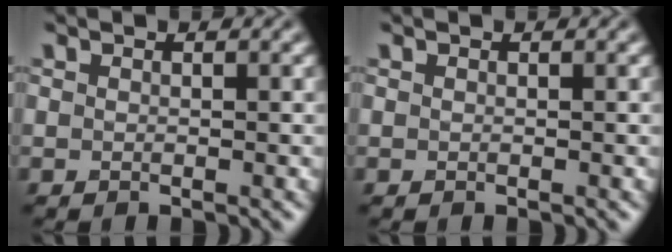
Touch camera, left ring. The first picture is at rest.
{"total": 0.0}